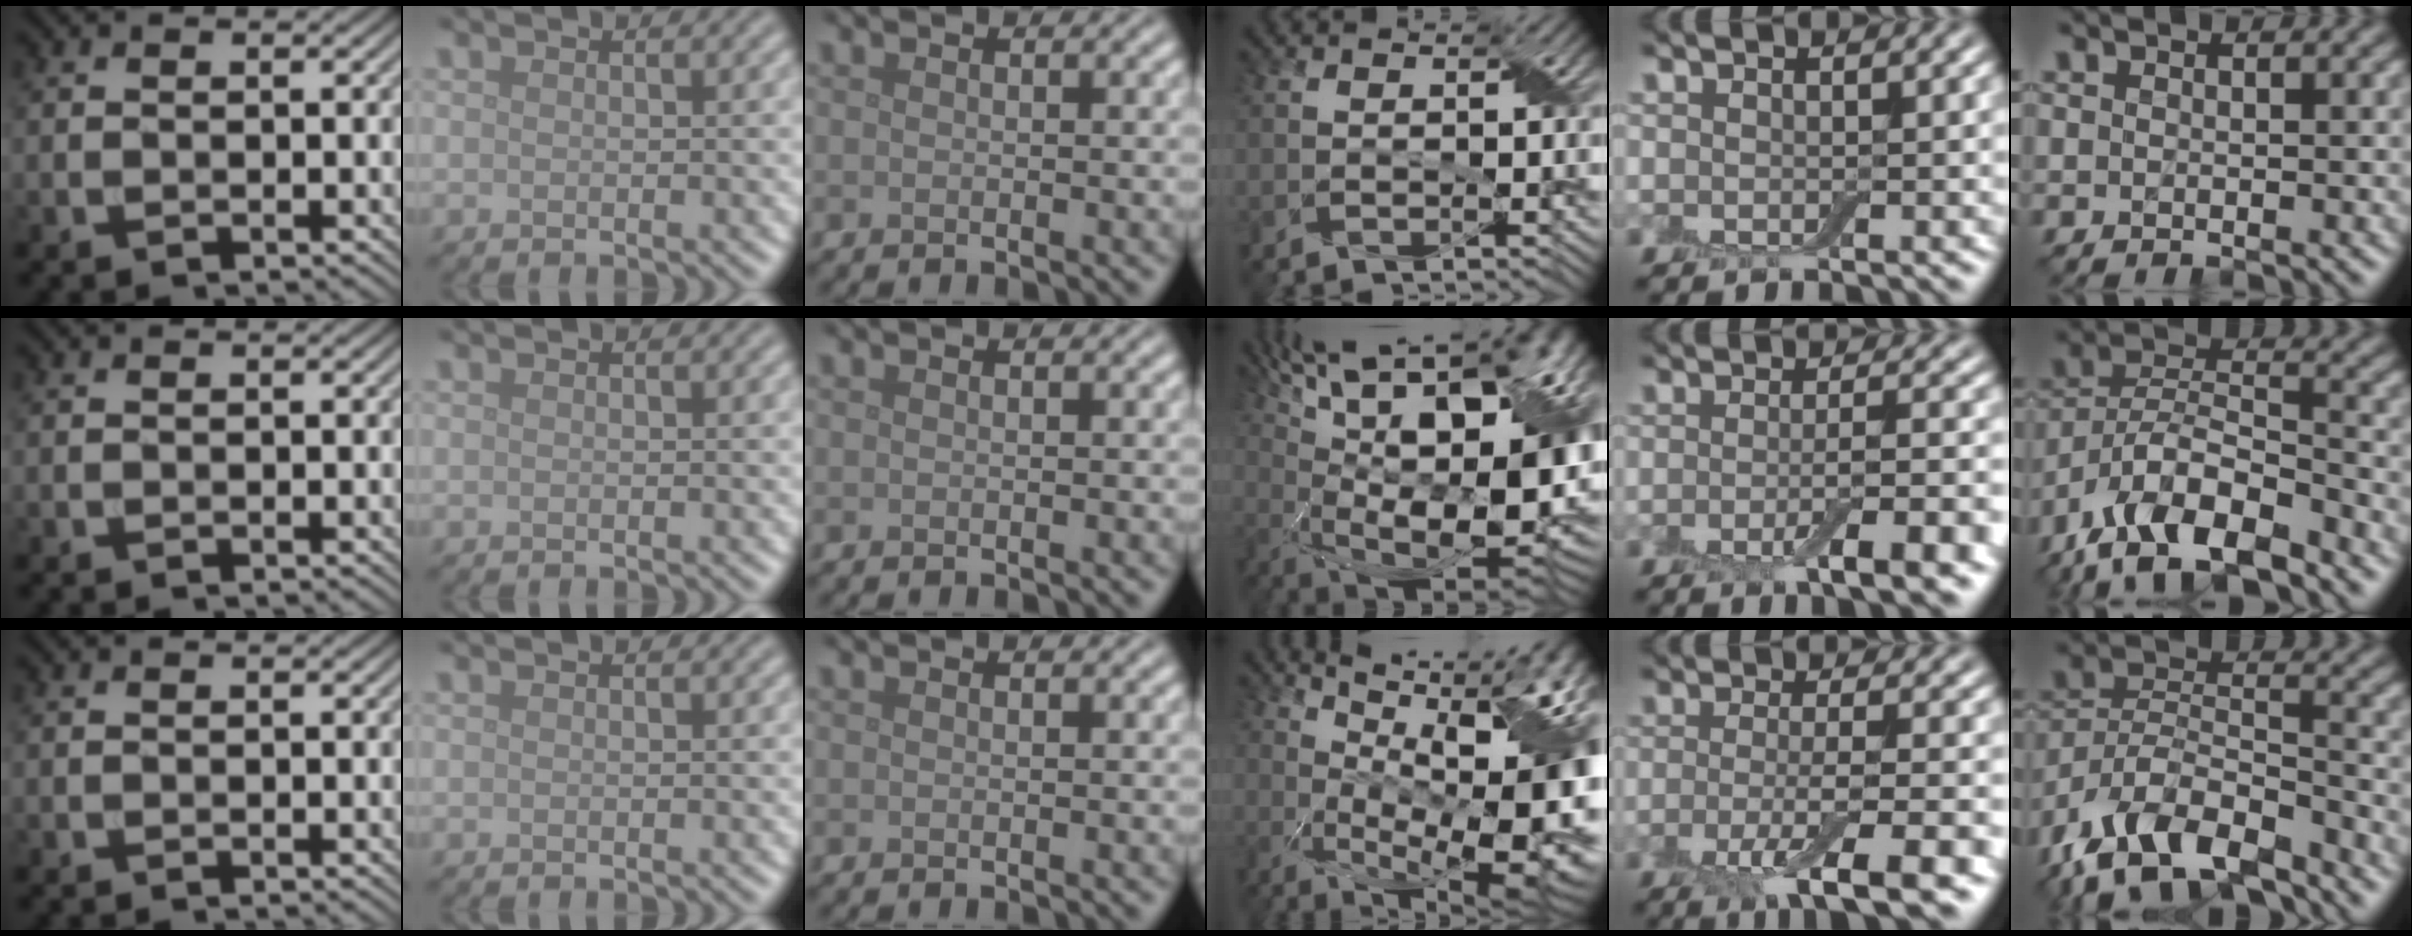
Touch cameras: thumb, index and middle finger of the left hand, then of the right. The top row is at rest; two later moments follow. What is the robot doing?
{"motion": "wrap", "object": "adhesive wrap"}